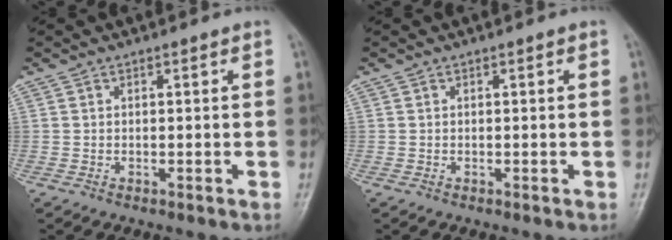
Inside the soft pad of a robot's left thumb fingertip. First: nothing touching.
{"total": 0.0}